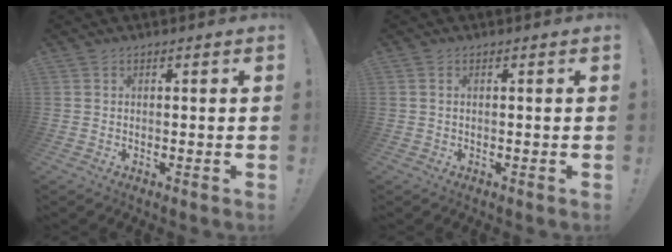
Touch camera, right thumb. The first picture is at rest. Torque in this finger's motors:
{"motor_torque": [2.02, 2.02, 0.72, 0.34, 1.05]}